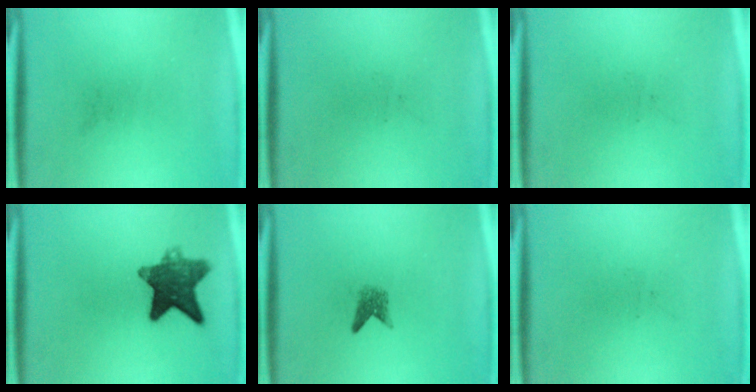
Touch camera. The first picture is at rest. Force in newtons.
{"total": 0.0}
{"total": 0.0}
{"total": 9.5}
{"total": 1.9}
{"total": 0.0}